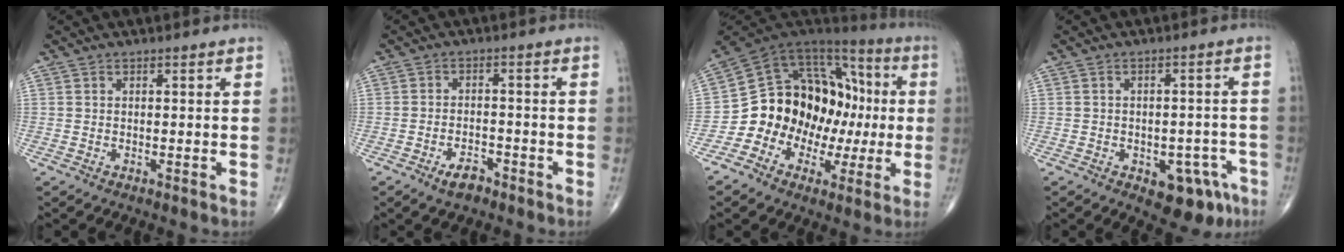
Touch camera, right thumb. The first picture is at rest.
{"total": 4.1, "force": [-2.8, 2.0, 2.2], "torque": [-0.035, 0.016, -0.046]}
{"total": 19.8, "force": [-2.0, 15.5, 12.2], "torque": [-0.133, 0.075, -0.025]}
{"total": 9.4, "force": [-4.8, 5.4, 6.1], "torque": [-0.040, 0.028, -0.055]}